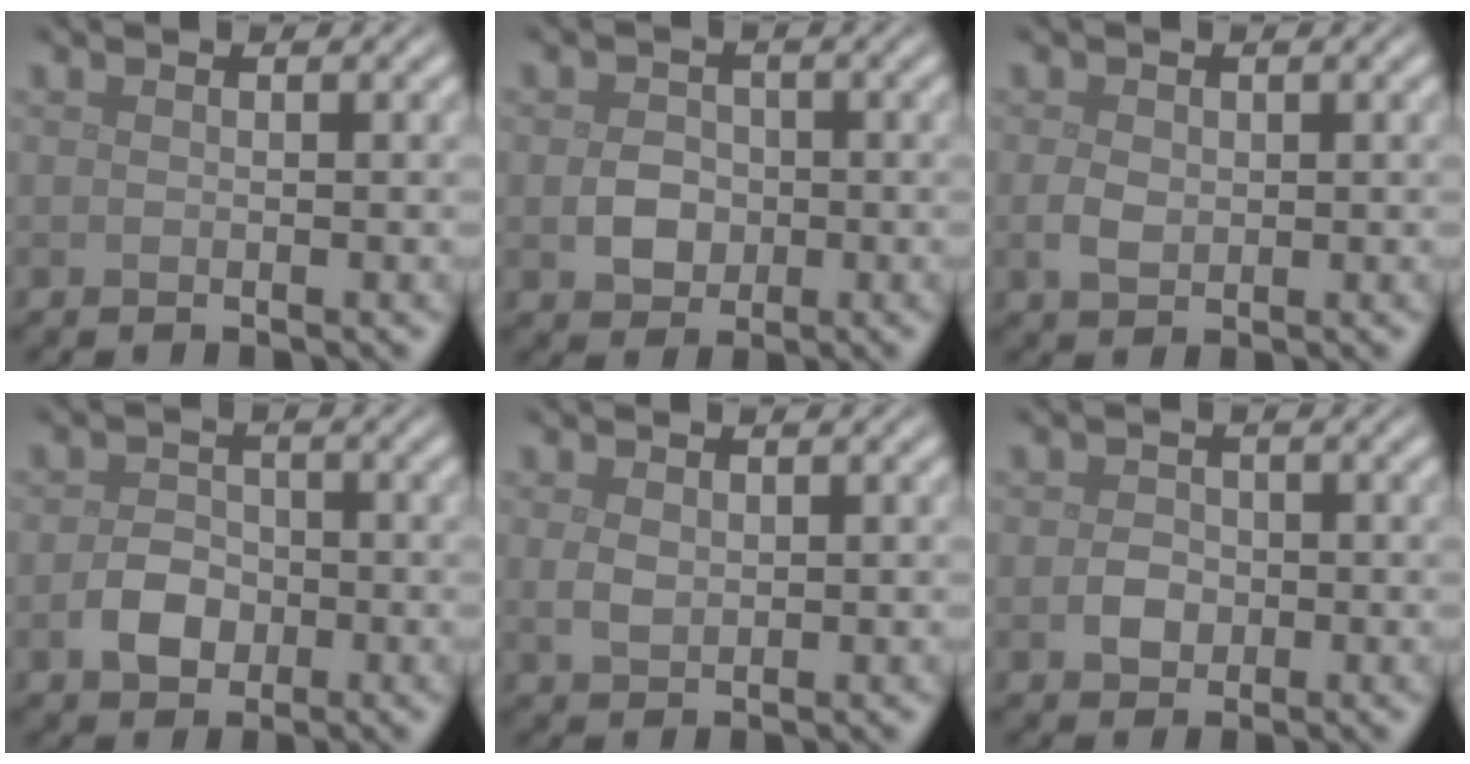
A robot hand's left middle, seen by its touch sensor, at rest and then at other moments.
{"total": 2.5, "force": [-0.4, 2.2, 1.3], "torque": [-0.019, -0.002, -0.011]}
{"total": 1.7, "force": [0.0, 1.3, 1.1], "torque": [-0.025, -0.002, 0.000]}
{"total": 2.8, "force": [-1.0, 2.2, 1.5], "torque": [-0.023, 0.002, -0.024]}
{"total": 1.6, "force": [0.3, 1.2, 1.1], "torque": [-0.025, -0.001, 0.008]}
{"total": 1.8, "force": [-0.4, 1.5, 0.9], "torque": [-0.014, 0.000, -0.012]}